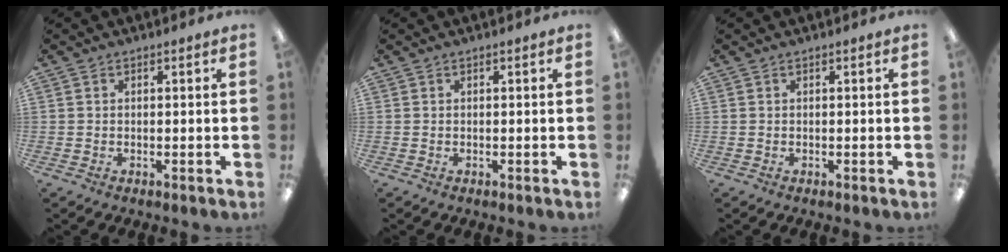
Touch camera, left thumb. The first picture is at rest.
{"total": 0.0}
{"total": 0.0}